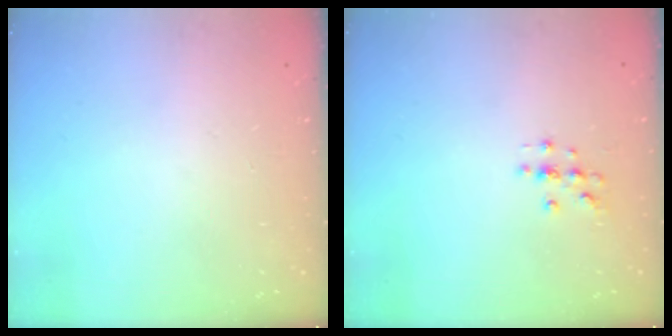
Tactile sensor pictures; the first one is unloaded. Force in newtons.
{"total": 2.0, "press": 2.0, "slide": 0.2}